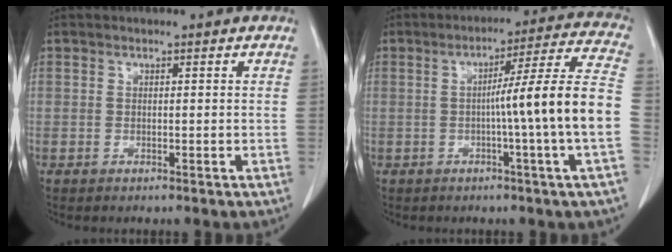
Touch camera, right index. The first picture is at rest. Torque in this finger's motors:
{"motor_torque": [1.63, -0.34, 0.66, 0.14]}